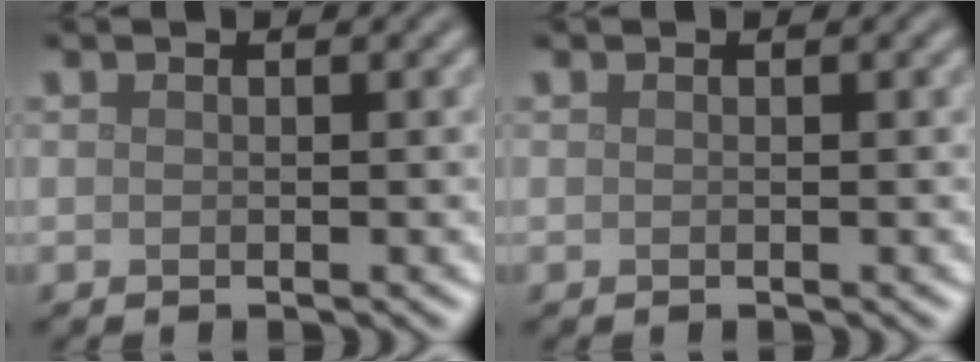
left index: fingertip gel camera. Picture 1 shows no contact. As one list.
[{"total": 0.0}]